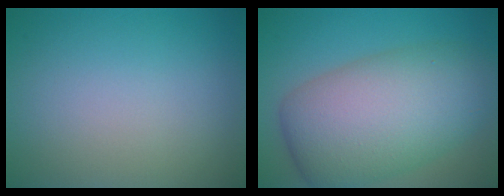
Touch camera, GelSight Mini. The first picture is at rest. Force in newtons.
{"total": 10.3, "press": 10.3, "slide": 0.3}